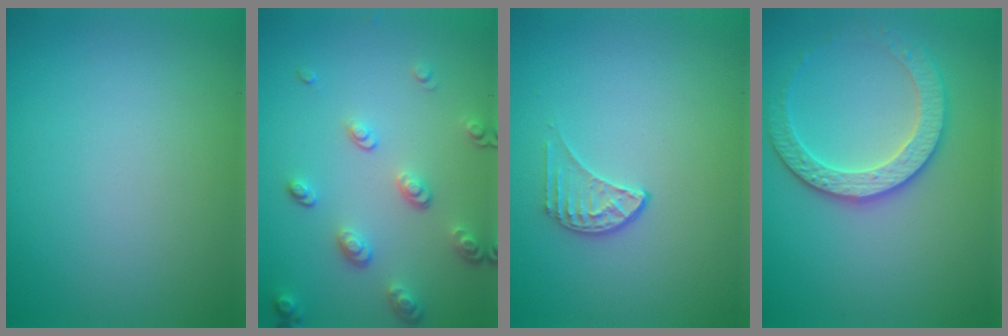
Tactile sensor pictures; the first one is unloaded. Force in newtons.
{"total": 3.3, "press": 2.7, "slide": 2.0}
{"total": 1.6, "press": 1.0, "slide": 1.2}
{"total": 3.6, "press": 3.5, "slide": 0.8}